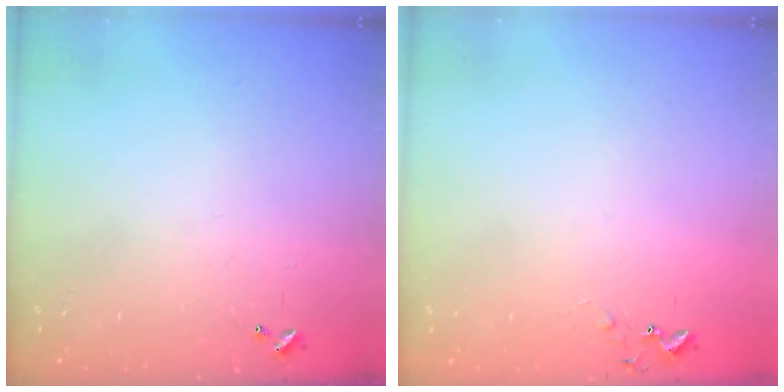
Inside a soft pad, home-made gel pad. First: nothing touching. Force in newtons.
{"total": 5.0, "press": 5.0, "slide": 0.5}